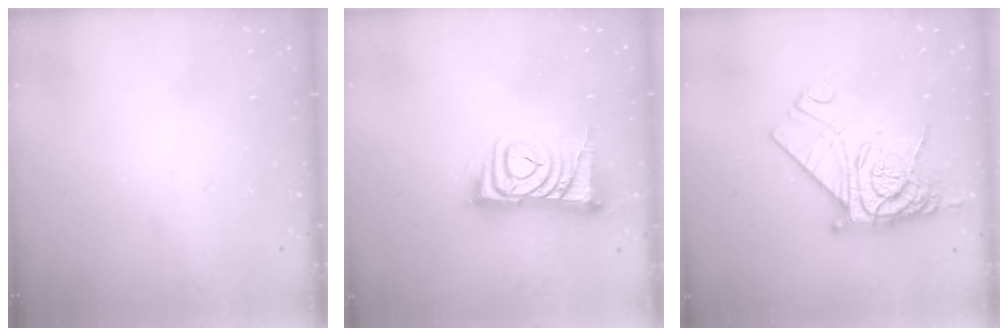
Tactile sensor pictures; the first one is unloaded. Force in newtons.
{"total": 10.2, "press": 10.2, "slide": 1.1}
{"total": 16.9, "press": 16.8, "slide": 1.7}